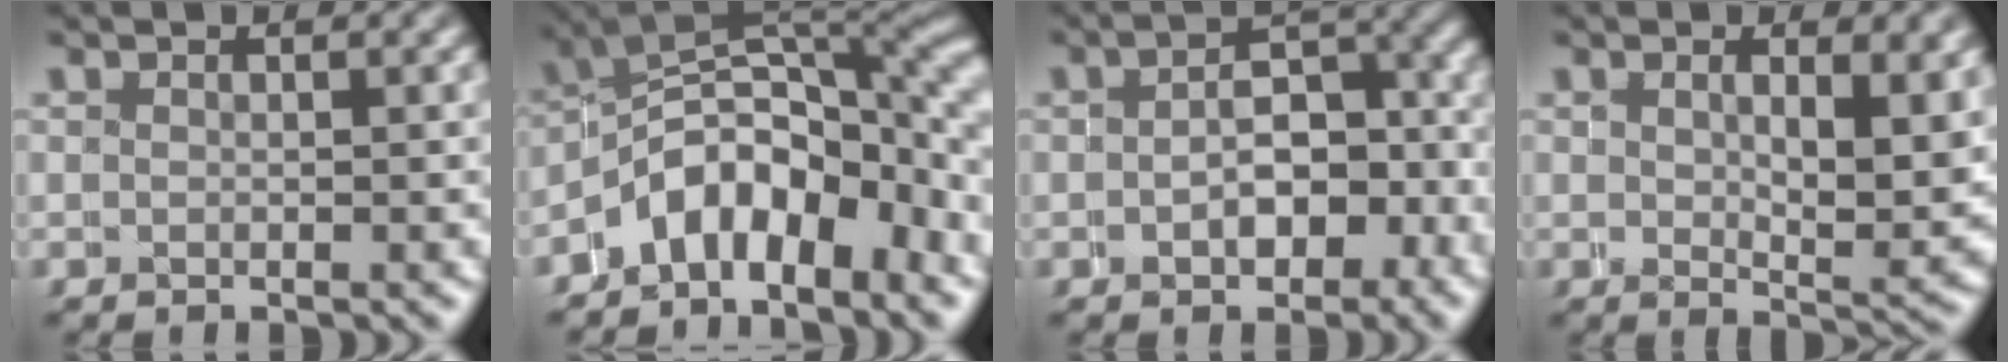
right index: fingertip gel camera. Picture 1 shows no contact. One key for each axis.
{"total": 11.2, "fx": -1.8, "fy": 7.2, "fz": 8.3, "tx": -0.125, "ty": -0.010, "tz": -0.032}
{"total": 4.9, "fx": -1.1, "fy": 2.9, "fz": 3.9, "tx": -0.044, "ty": 0.001, "tz": -0.014}
{"total": 3.4, "fx": 1.4, "fy": 0.1, "fz": 3.1, "tx": -0.048, "ty": -0.012, "tz": 0.027}